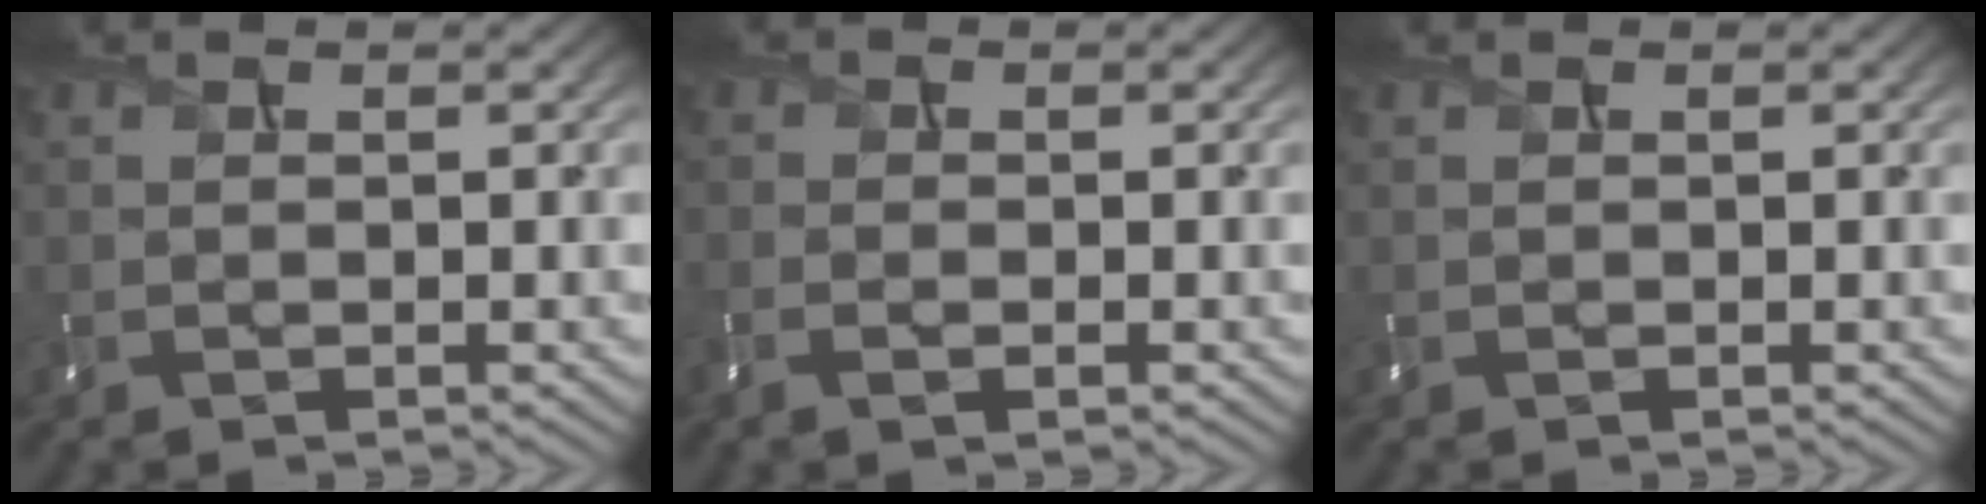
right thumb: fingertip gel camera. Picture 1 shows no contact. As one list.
[{"total": 2.4, "force": [-1.4, 0.8, 1.8], "torque": [-0.041, -0.007, -0.031]}, {"total": 0.0}]